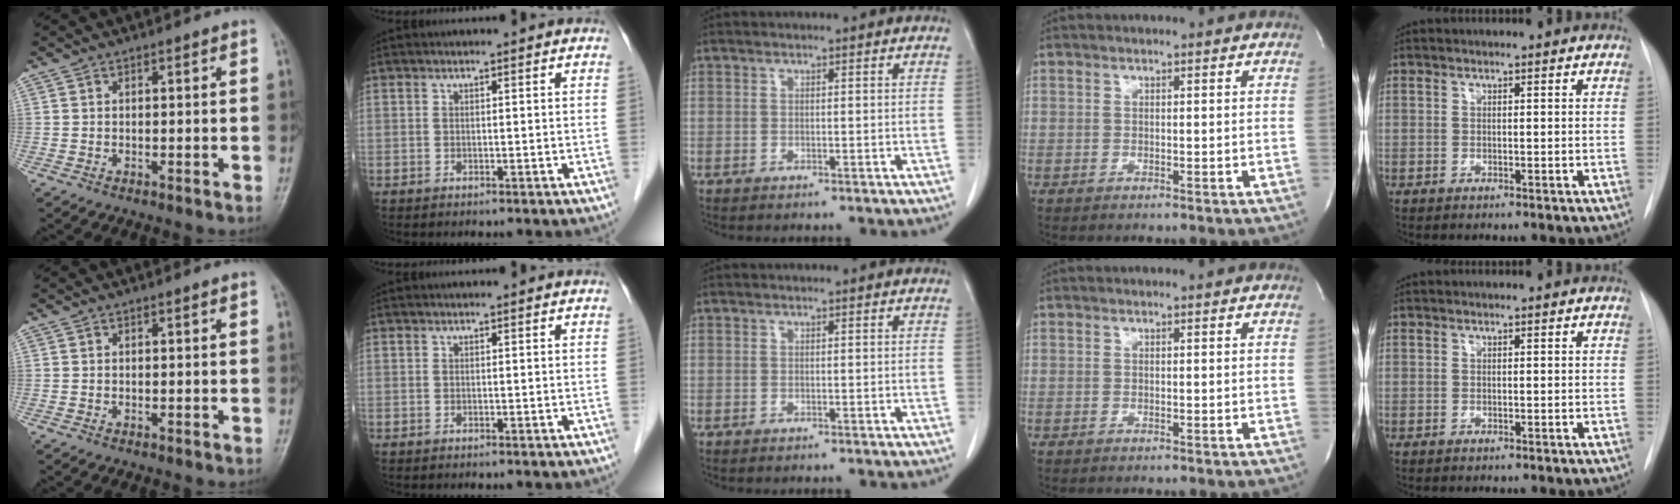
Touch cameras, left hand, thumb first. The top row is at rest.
{}